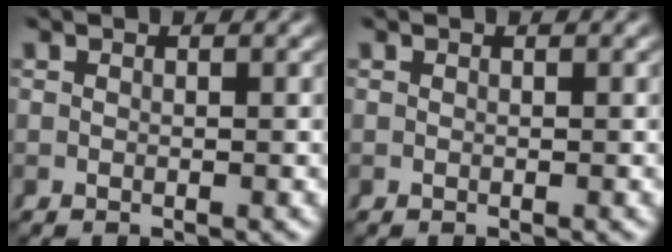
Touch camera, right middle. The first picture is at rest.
{"total": 0.0}